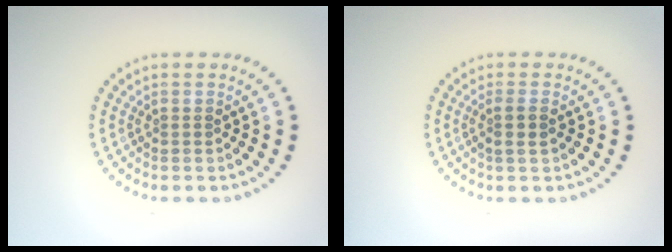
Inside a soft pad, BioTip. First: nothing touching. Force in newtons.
{"total": 1.5, "press": 1.3, "slide": 0.6}